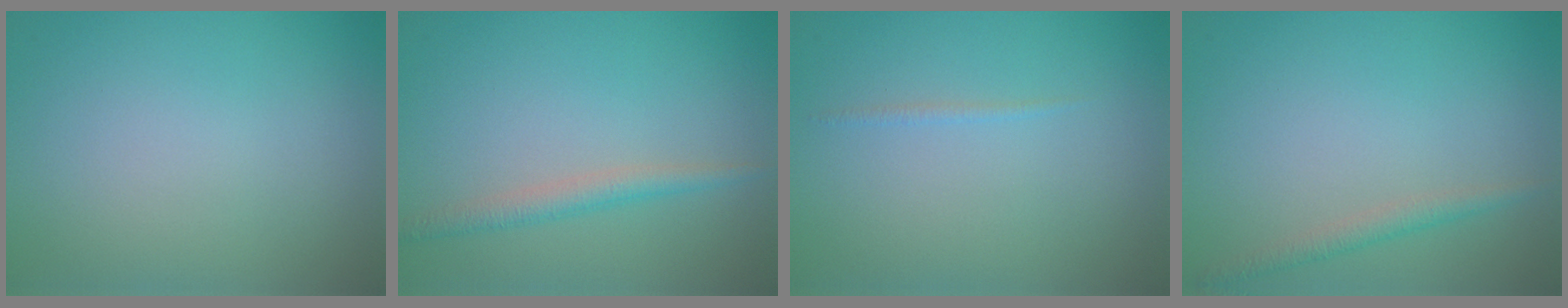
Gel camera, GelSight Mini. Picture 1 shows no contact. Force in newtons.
{"total": 2.1, "press": 2.1, "slide": 0.0}
{"total": 0.5, "press": 0.5, "slide": 0.1}
{"total": 1.6, "press": 1.6, "slide": 0.0}